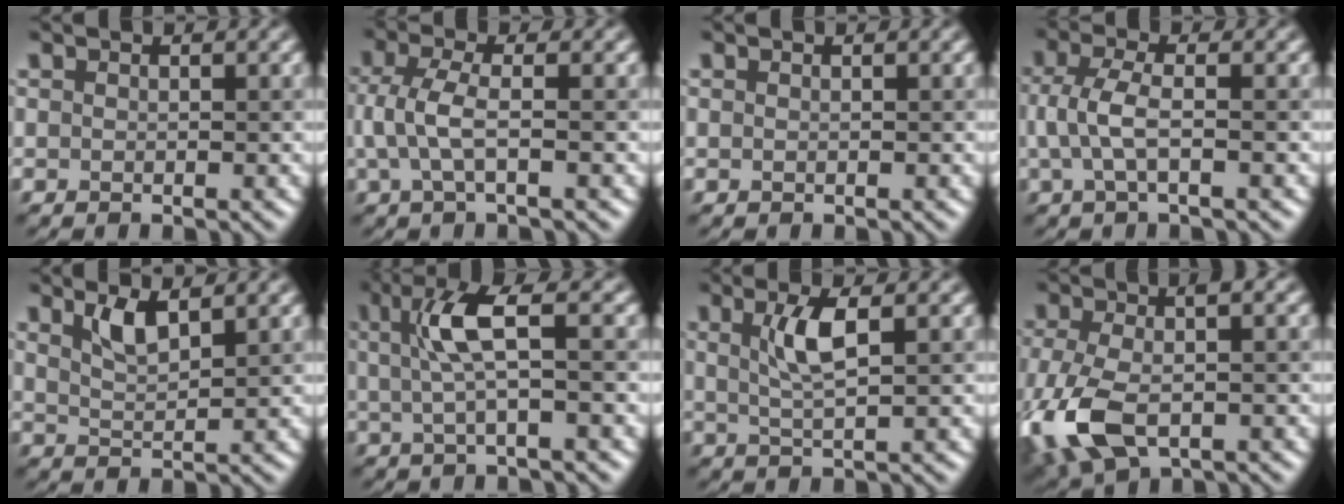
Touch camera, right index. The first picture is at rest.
{"total": 3.0, "force": [-0.2, 0.8, 2.8], "torque": [-0.063, 0.004, -0.005]}
{"total": 0.0}
{"total": 3.0, "force": [-0.2, 0.8, 2.8], "torque": [-0.062, 0.004, -0.005]}
{"total": 2.4, "force": [1.7, 0.6, 1.7], "torque": [-0.033, -0.002, 0.034]}
{"total": 4.5, "force": [0.6, 0.7, 4.4], "torque": [-0.087, 0.010, 0.014]}
{"total": 3.5, "force": [1.0, 0.7, 3.2], "torque": [-0.062, 0.004, 0.018]}
{"total": 8.5, "force": [-2.0, 4.2, 7.2], "torque": [-0.173, -0.006, -0.046]}